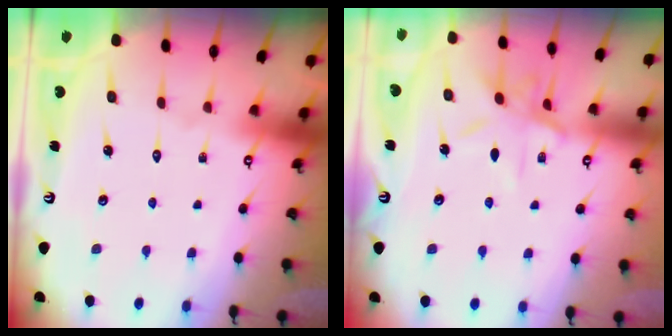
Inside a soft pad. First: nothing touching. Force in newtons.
{"total": 8.5, "press": 8.5, "slide": 0.6}